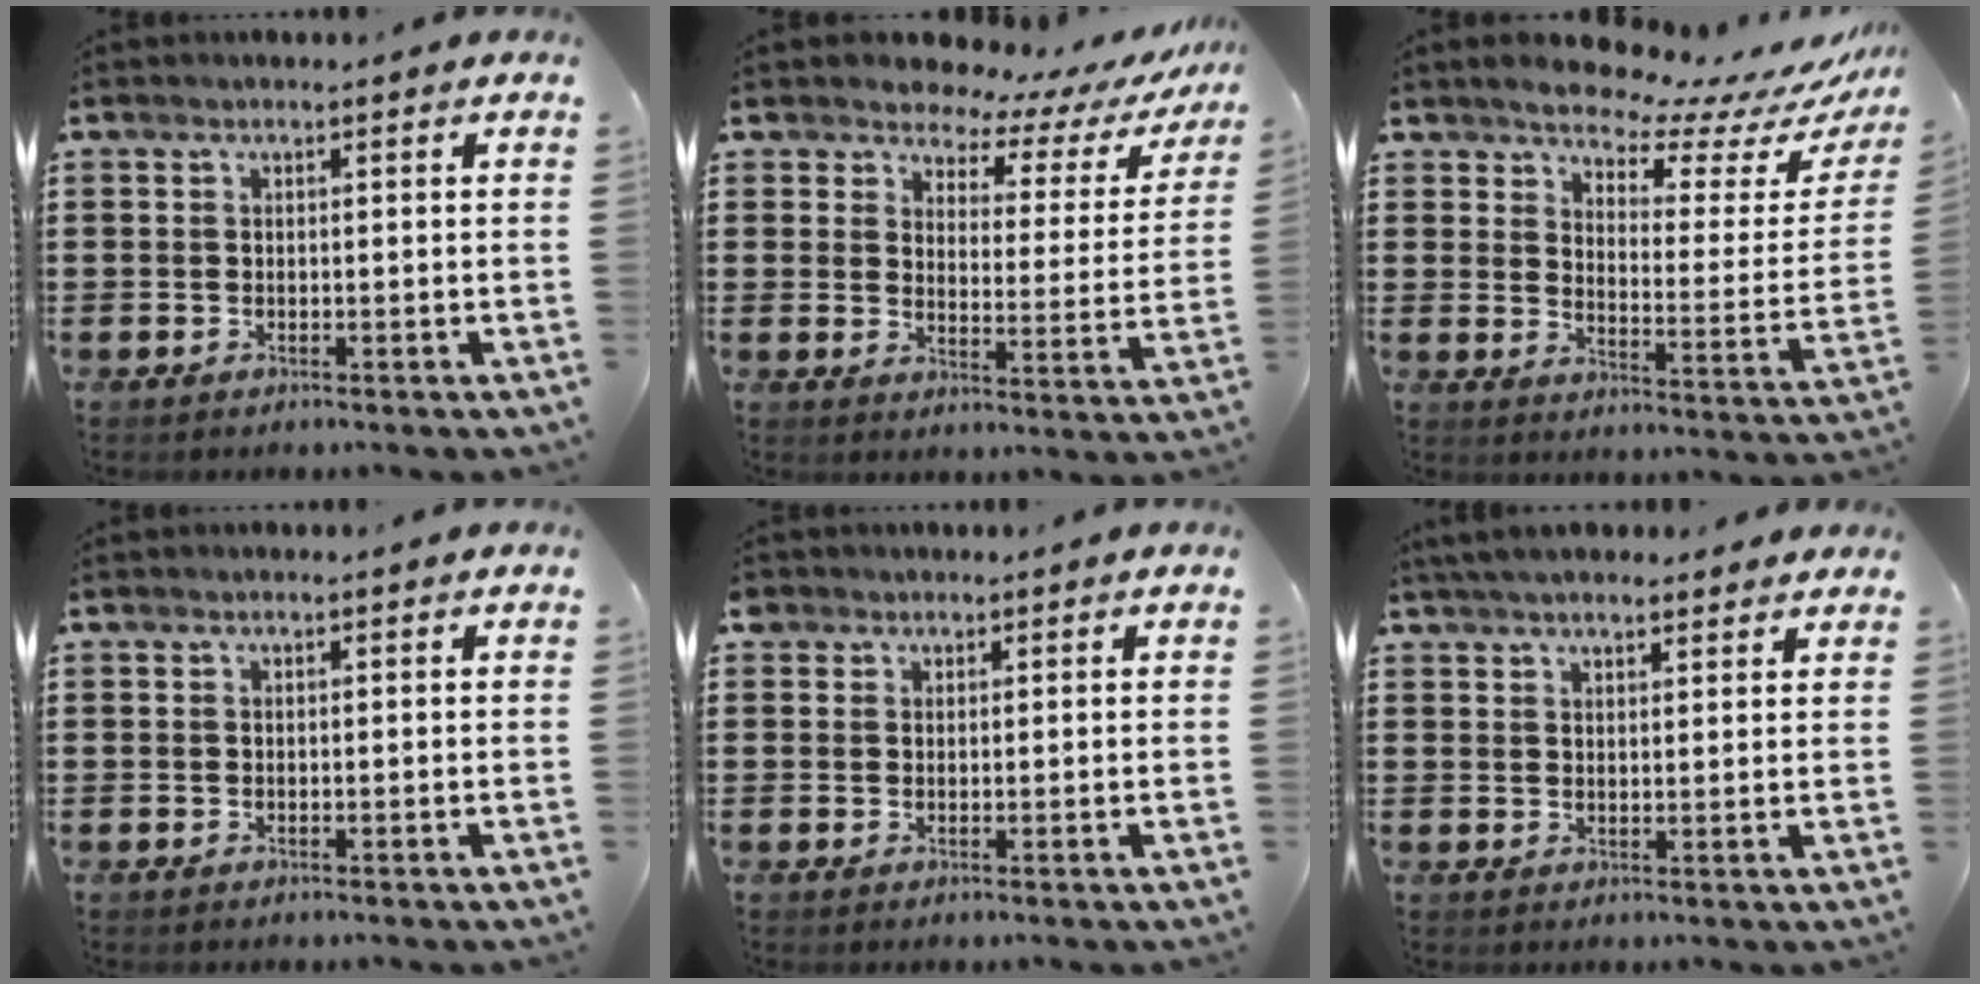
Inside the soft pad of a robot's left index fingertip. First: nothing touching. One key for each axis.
{"total": 5.0, "fx": 4.6, "fy": 1.7, "fz": 0.9, "tx": -0.041, "ty": -0.036, "tz": 0.076}
{"total": 6.5, "fx": 6.3, "fy": 0.7, "fz": 1.1, "tx": -0.042, "ty": -0.055, "tz": 0.107}
{"total": 0.0}
{"total": 1.4, "fx": 1.0, "fy": 1.0, "fz": 0.1, "tx": -0.006, "ty": 0.006, "tz": 0.020}
{"total": 3.9, "fx": 3.7, "fy": 0.9, "fz": 1.0, "tx": -0.029, "ty": -0.002, "tz": 0.070}